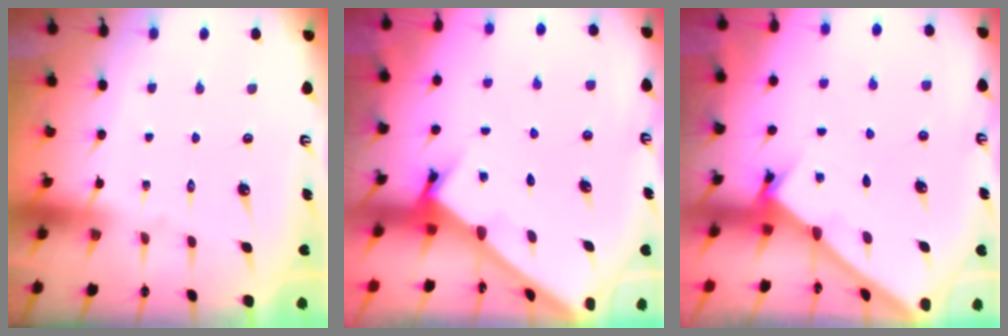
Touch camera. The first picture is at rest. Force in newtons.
{"total": 2.3, "press": 2.3, "slide": 0.3}
{"total": 1.7, "press": 1.7, "slide": 0.2}